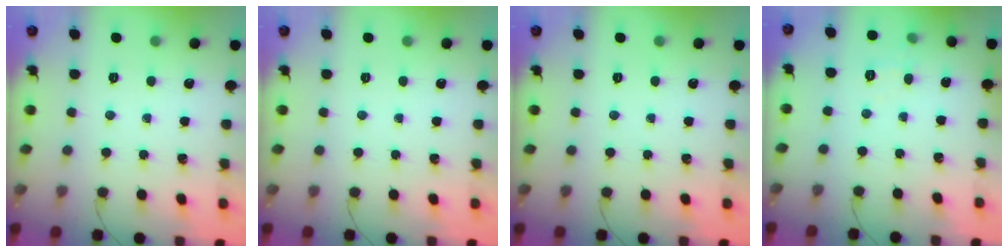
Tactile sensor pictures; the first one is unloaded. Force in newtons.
{"total": 0.0}
{"total": 0.0}
{"total": 4.1, "press": 3.7, "slide": 1.6}